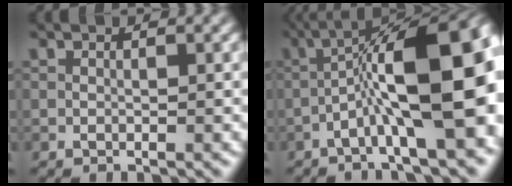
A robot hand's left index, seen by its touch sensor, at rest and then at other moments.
{"total": 13.4, "force": [-2.2, 3.1, 12.8], "torque": [-0.208, 0.026, -0.034]}